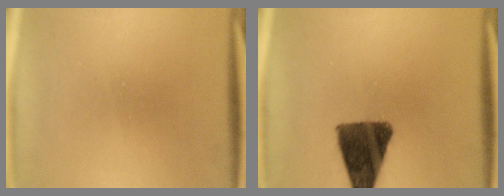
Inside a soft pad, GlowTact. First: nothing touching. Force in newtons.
{"total": 12.1}